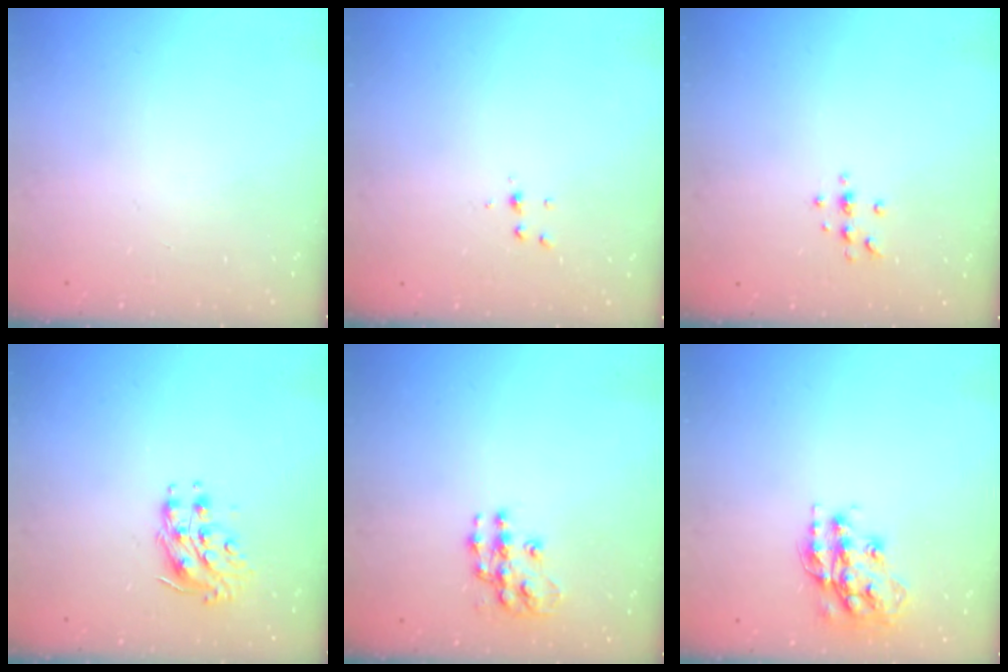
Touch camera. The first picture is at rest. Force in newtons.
{"total": 3.9, "press": 3.9, "slide": 0.4}
{"total": 4.8, "press": 4.7, "slide": 0.6}
{"total": 9.0, "press": 9.0, "slide": 0.1}
{"total": 10.4, "press": 10.4, "slide": 0.5}
{"total": 14.6, "press": 14.5, "slide": 0.7}